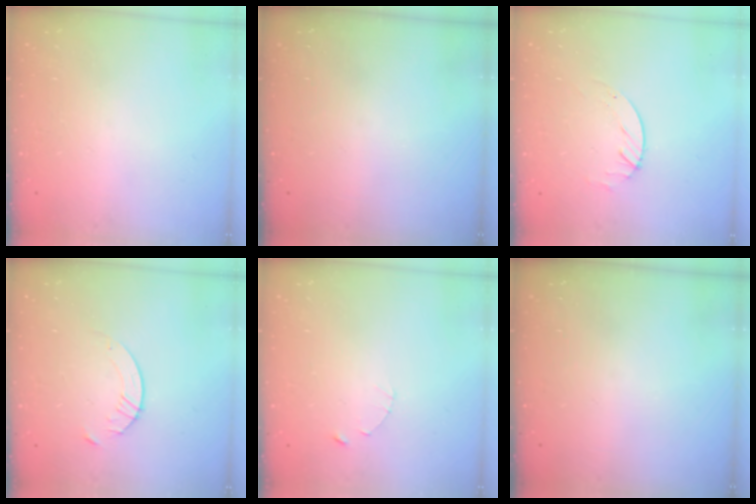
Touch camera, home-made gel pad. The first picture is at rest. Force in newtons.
{"total": 0.0}
{"total": 1.7, "press": 1.7, "slide": 0.2}
{"total": 4.1, "press": 4.1, "slide": 0.4}
{"total": 1.0, "press": 1.0, "slide": 0.2}
{"total": 0.0}